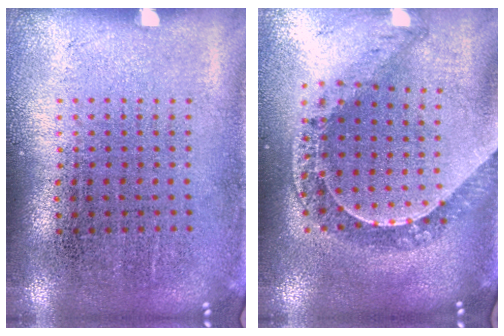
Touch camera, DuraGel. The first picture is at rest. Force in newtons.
{"total": 1.0, "press": 1.0, "slide": 0.2}